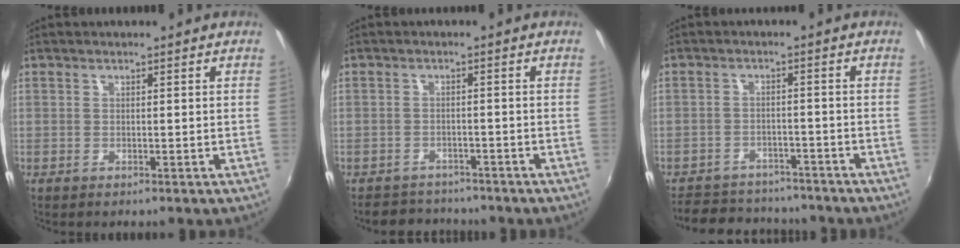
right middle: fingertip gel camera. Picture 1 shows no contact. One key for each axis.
{"total": 5.6, "fx": -5.0, "fy": 2.5, "fz": 0.5, "tx": -0.024, "ty": 0.008, "tz": -0.079}
{"total": 12.7, "fx": -10.9, "fy": 5.2, "fz": 3.7, "tx": -0.098, "ty": 0.014, "tz": -0.154}